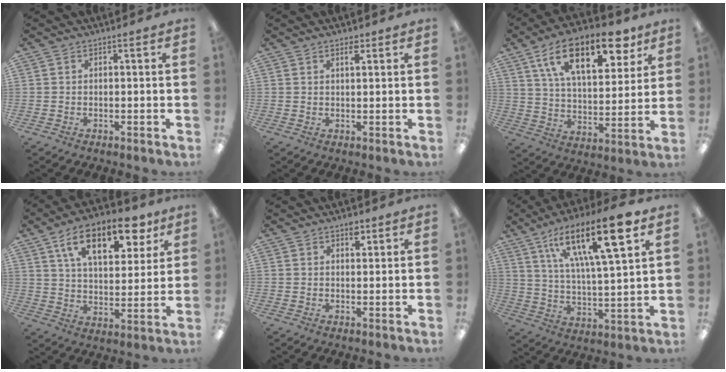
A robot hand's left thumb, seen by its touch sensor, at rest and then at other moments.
{"total": 2.2, "force": [1.6, 0.6, 1.4], "torque": [-0.017, -0.006, 0.024]}
{"total": 20.4, "force": [11.6, 9.5, 13.9], "torque": [-0.214, -0.038, 0.192]}
{"total": 17.6, "force": [10.0, 8.6, 11.6], "torque": [-0.173, -0.032, 0.166]}
{"total": 3.0, "force": [2.1, 1.4, 1.7], "torque": [-0.012, -0.008, 0.031]}
{"total": 20.8, "force": [11.8, 6.4, 15.9], "torque": [-0.255, -0.051, 0.186]}